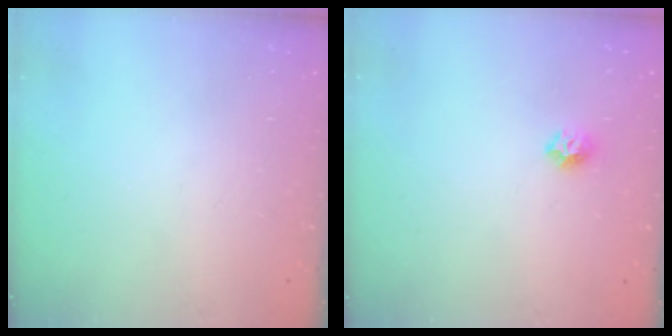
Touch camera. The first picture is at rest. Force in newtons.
{"total": 6.0, "press": 5.9, "slide": 0.8}